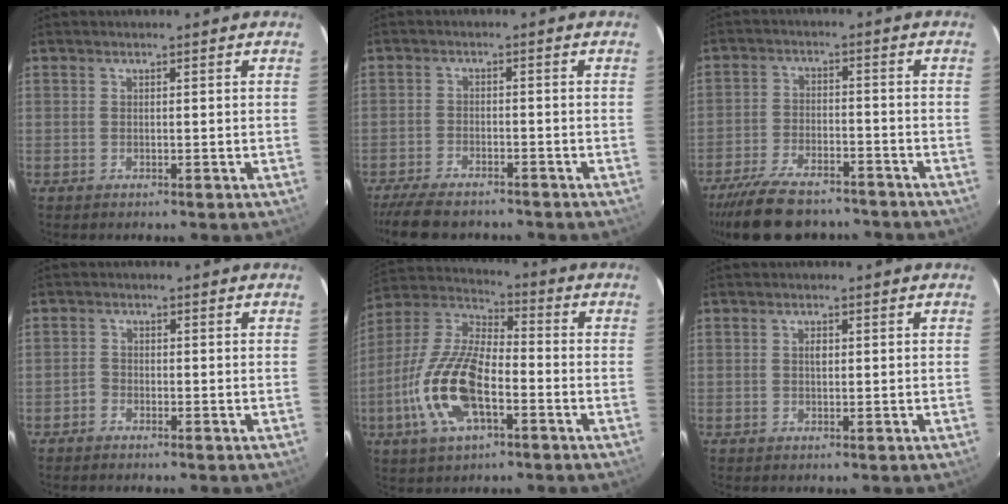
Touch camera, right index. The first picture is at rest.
{"total": 10.1, "force": [-8.7, 3.1, 4.3], "torque": [-0.107, -0.020, -0.143]}
{"total": 16.0, "force": [-13.3, 5.9, 6.9], "torque": [-0.158, -0.009, -0.205]}
{"total": 1.5, "force": [-1.2, 0.9, 0.1], "torque": [-0.004, 0.002, -0.026]}
{"total": 16.6, "force": [-5.6, 6.9, 14.0], "torque": [-0.300, -0.005, -0.112]}
{"total": 1.2, "force": [0.2, 0.7, 0.9], "torque": [-0.016, 0.004, 0.002]}